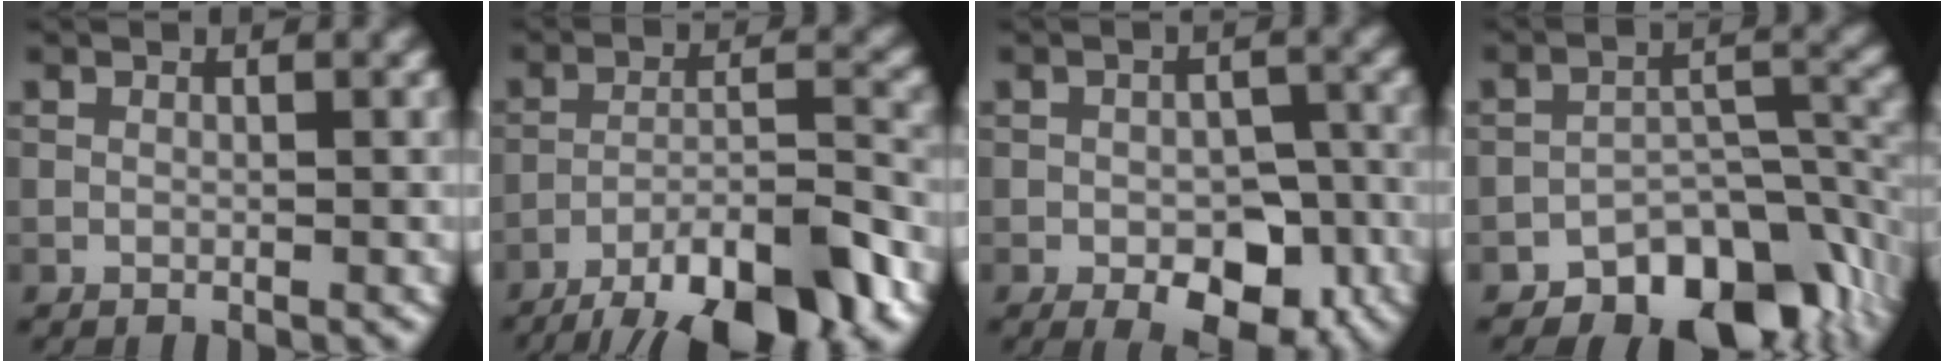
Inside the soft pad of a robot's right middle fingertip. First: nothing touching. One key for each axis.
{"total": 11.7, "fx": -8.7, "fy": 3.1, "fz": 7.2, "tx": -0.111, "ty": -0.008, "tz": -0.131}
{"total": 6.3, "fx": -2.4, "fy": 3.5, "fz": 4.6, "tx": -0.058, "ty": -0.009, "tz": -0.033}
{"total": 9.2, "fx": -6.4, "fy": 4.9, "fz": 4.3, "tx": -0.039, "ty": -0.009, "tz": -0.104}